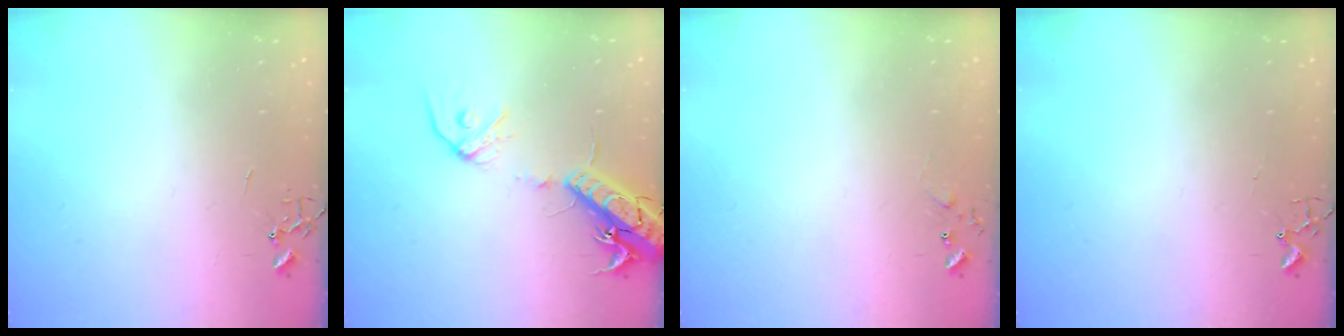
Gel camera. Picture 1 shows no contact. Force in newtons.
{"total": 17.2, "press": 16.9, "slide": 3.1}
{"total": 5.1, "press": 5.0, "slide": 0.8}
{"total": 1.7, "press": 1.6, "slide": 0.2}